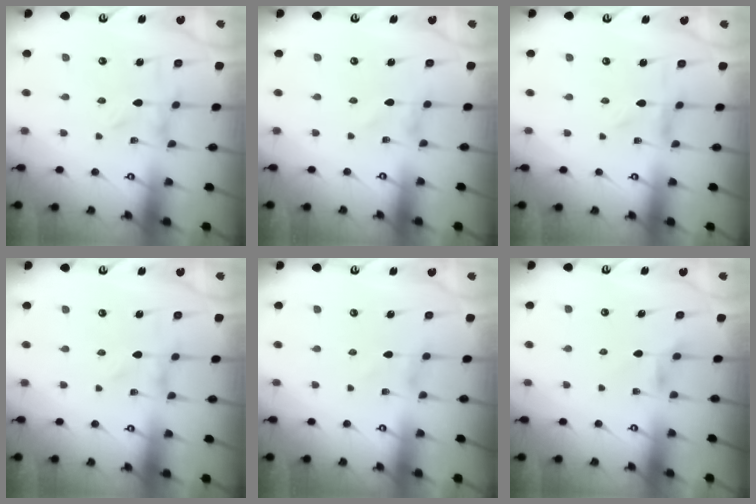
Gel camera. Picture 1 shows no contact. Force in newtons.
{"total": 0.9, "press": 0.9, "slide": 0.1}
{"total": 0.5, "press": 0.4, "slide": 0.3}
{"total": 0.0}
{"total": 0.0}
{"total": 2.2, "press": 2.1, "slide": 0.4}